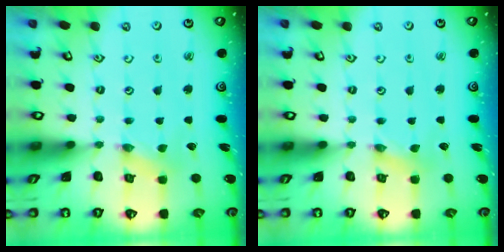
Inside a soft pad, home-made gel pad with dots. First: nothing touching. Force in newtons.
{"total": 1.1, "press": 1.1, "slide": 0.2}